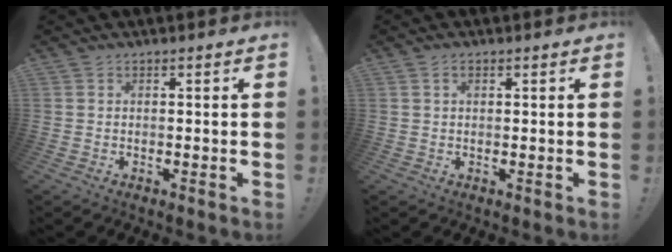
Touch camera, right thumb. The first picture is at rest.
{"total": 1.6, "force": [0.7, 1.1, 1.0], "torque": [-0.014, 0.001, 0.011]}